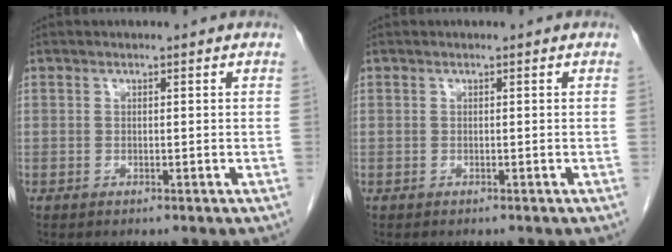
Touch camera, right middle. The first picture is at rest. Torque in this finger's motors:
{"motor_torque": [0.04, -0.02, -0.01, 0.00]}